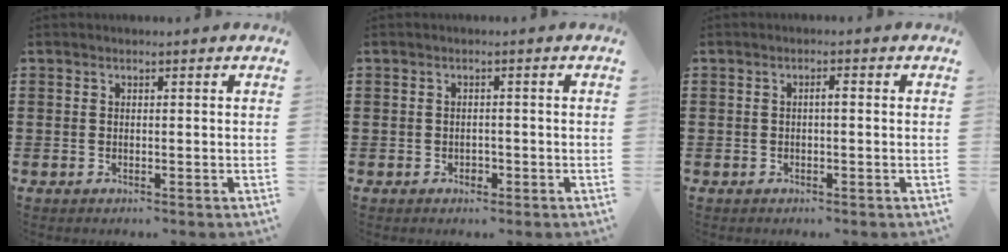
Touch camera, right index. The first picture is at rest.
{"total": 0.9, "force": [-0.6, 0.6, 0.3], "torque": [-0.009, -0.001, -0.012]}
{"total": 1.0, "force": [-0.2, 0.2, 1.0], "torque": [-0.019, 0.000, -0.004]}